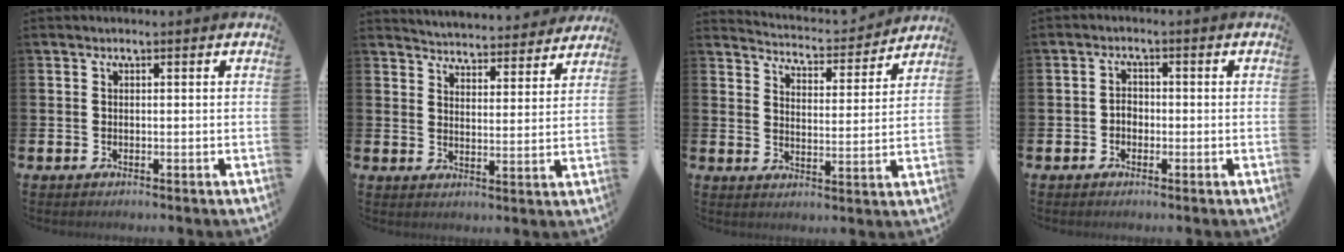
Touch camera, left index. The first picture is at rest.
{"total": 4.9, "force": [4.8, 0.5, -0.3], "torque": [-0.014, -0.042, 0.085]}
{"total": 4.6, "force": [4.5, 0.7, 0.2], "torque": [-0.020, -0.042, 0.072]}
{"total": 1.8, "force": [-0.7, 1.4, 0.9], "torque": [-0.014, 0.004, -0.017]}